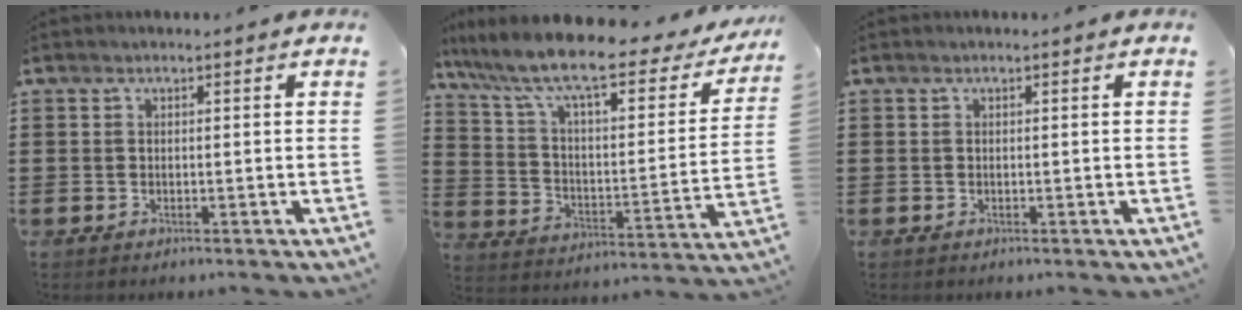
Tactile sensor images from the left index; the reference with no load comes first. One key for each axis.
{"total": 10.5, "fx": 8.3, "fy": 1.6, "fz": 6.2, "tx": -0.154, "ty": -0.053, "tz": 0.137}
{"total": 0.0}